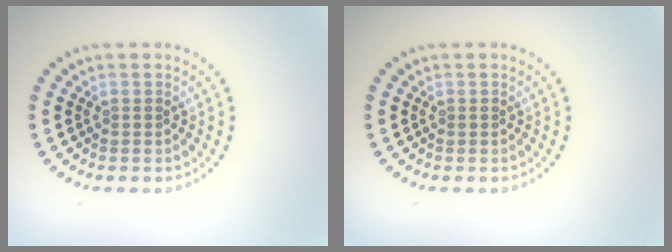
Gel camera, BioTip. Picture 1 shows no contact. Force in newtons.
{"total": 0.0}